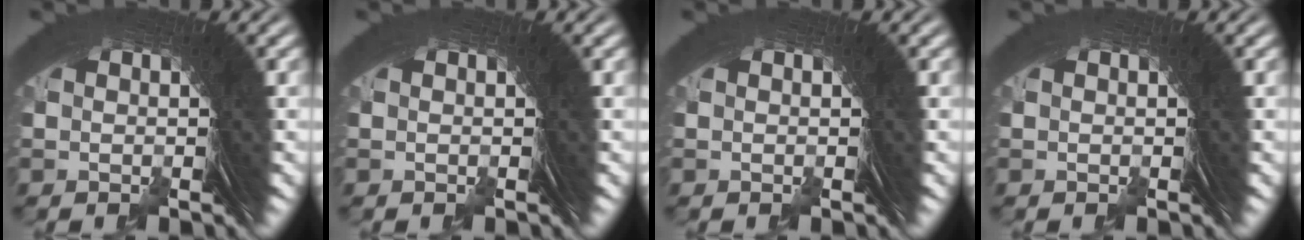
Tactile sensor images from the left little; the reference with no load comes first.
{"total": 0.0}
{"total": 0.0}
{"total": 0.0}